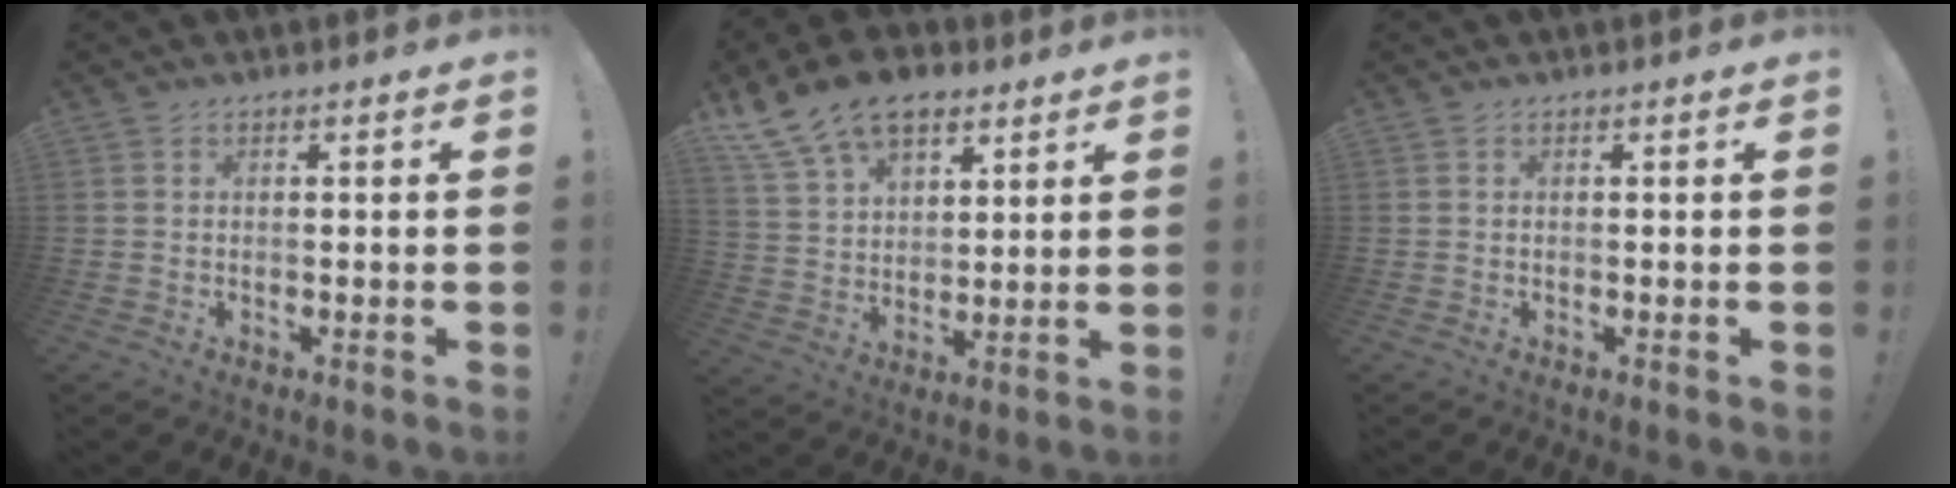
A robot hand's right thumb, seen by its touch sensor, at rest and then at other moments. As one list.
[{"total": 15.2, "force": [10.0, 9.0, 7.0], "torque": [-0.137, -0.052, 0.193]}, {"total": 0.0}]